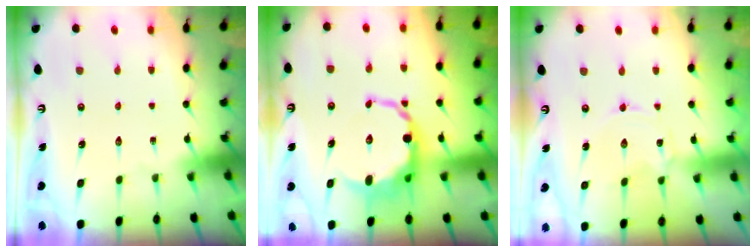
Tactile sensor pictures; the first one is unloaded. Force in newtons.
{"total": 11.7, "press": 11.3, "slide": 2.9}
{"total": 1.0, "press": 1.0, "slide": 0.2}